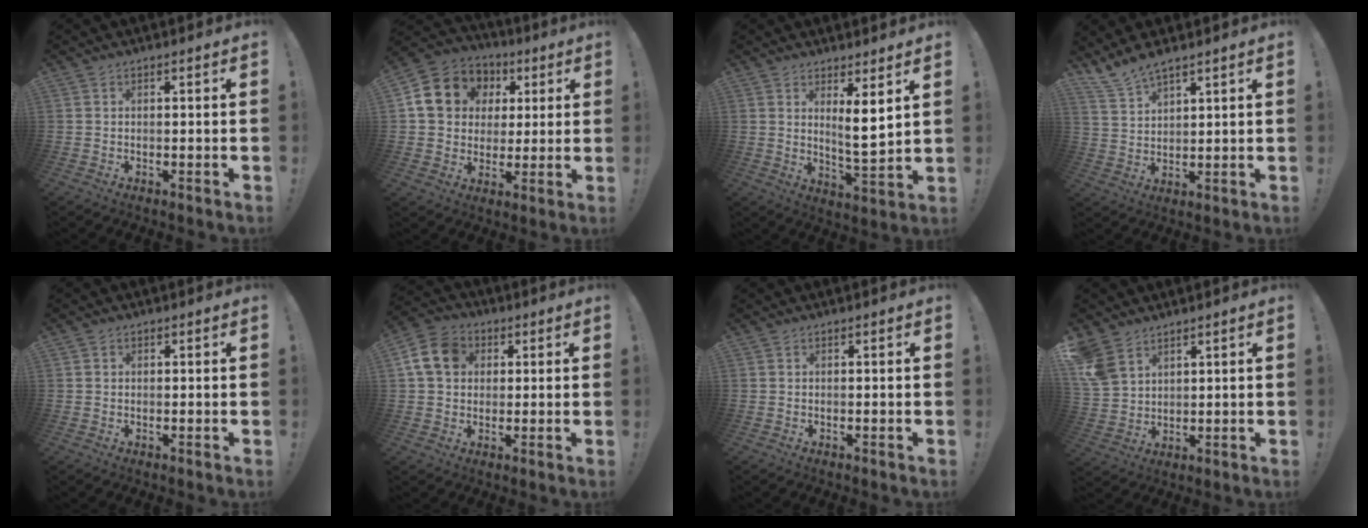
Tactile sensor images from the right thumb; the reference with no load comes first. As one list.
[{"total": 14.4, "force": [4.4, 12.2, 6.2], "torque": [-0.085, -0.010, 0.096]}, {"total": 7.5, "force": [3.8, 1.0, 6.4], "torque": [-0.090, -0.038, 0.064]}, {"total": 6.6, "force": [5.9, 1.4, 2.5], "torque": [-0.060, -0.031, 0.114]}, {"total": 0.5, "force": [0.1, 0.5, 0.0], "torque": [-0.001, 0.001, 0.003]}, {"total": 11.7, "force": [3.0, 9.4, 6.5], "torque": [-0.111, 0.008, 0.064]}, {"total": 0.0}, {"total": 7.9, "force": [5.4, 4.8, 3.2], "torque": [-0.070, -0.026, 0.112]}]